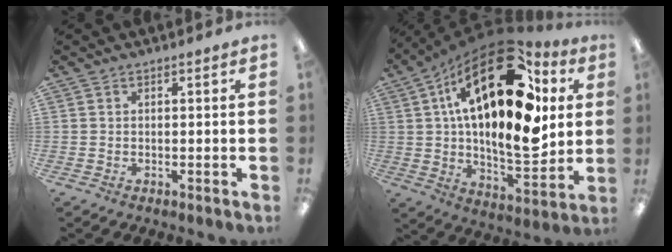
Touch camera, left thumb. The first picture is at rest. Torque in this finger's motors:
{"motor_torque": [1.61, 3.40, 1.60, -1.17, 0.34]}